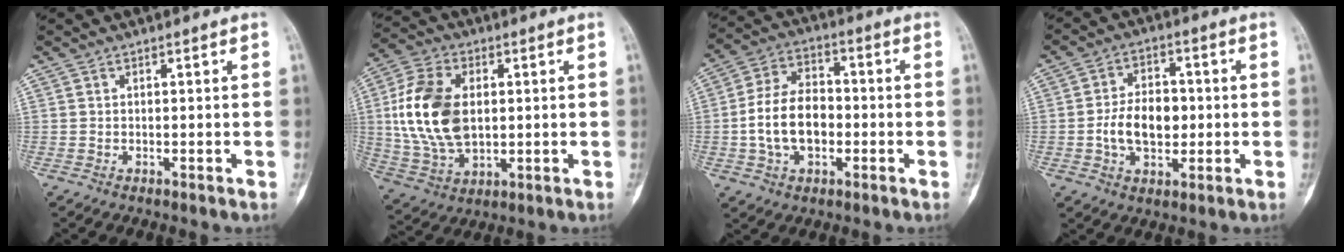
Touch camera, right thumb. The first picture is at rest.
{"total": 16.8, "force": [1.7, 10.6, 12.9], "torque": [-0.249, -0.003, 0.038]}
{"total": 12.6, "force": [-1.8, 8.3, 9.3], "torque": [-0.158, 0.028, -0.037]}
{"total": 9.8, "force": [-0.8, 6.4, 7.4], "torque": [-0.108, 0.012, -0.016]}